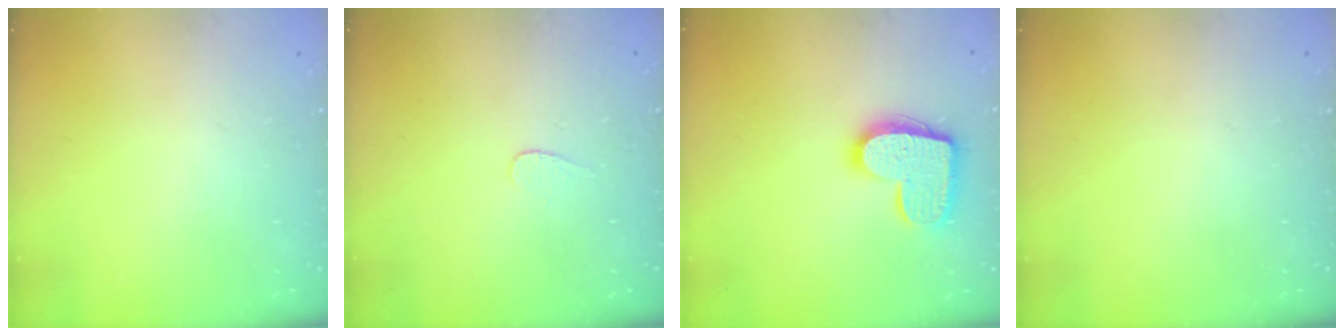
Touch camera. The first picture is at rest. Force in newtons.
{"total": 3.3, "press": 3.3, "slide": 0.3}
{"total": 14.5, "press": 14.5, "slide": 0.7}
{"total": 0.0}